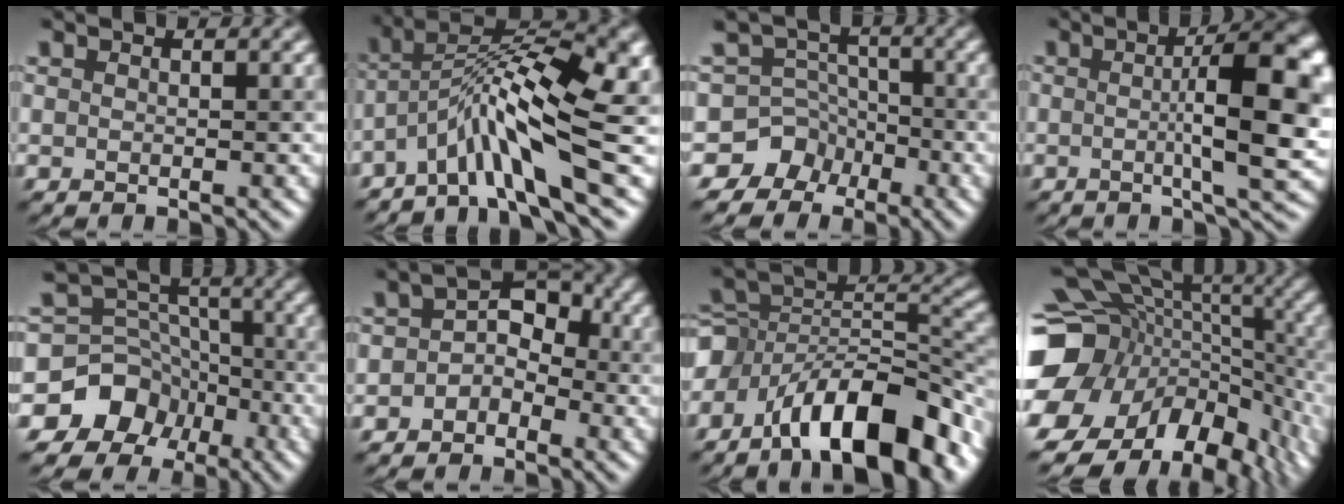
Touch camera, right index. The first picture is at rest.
{"total": 9.3, "force": [-3.0, 2.2, 8.5], "torque": [-0.136, 0.034, -0.054]}
{"total": 6.3, "force": [-3.8, 5.0, -0.7], "torque": [0.040, 0.016, -0.080]}
{"total": 9.3, "force": [0.0, 1.9, 9.1], "torque": [-0.115, 0.017, 0.006]}
{"total": 9.0, "force": [-5.4, 7.1, 0.7], "torque": [0.001, 0.021, -0.095]}
{"total": 3.0, "force": [-1.0, 2.2, 1.8], "torque": [-0.020, 0.023, -0.016]}
{"total": 12.3, "force": [-7.6, 4.9, 8.3], "torque": [-0.124, 0.033, -0.128]}
{"total": 17.9, "force": [-4.4, 13.5, 10.9], "torque": [-0.200, -0.005, -0.036]}